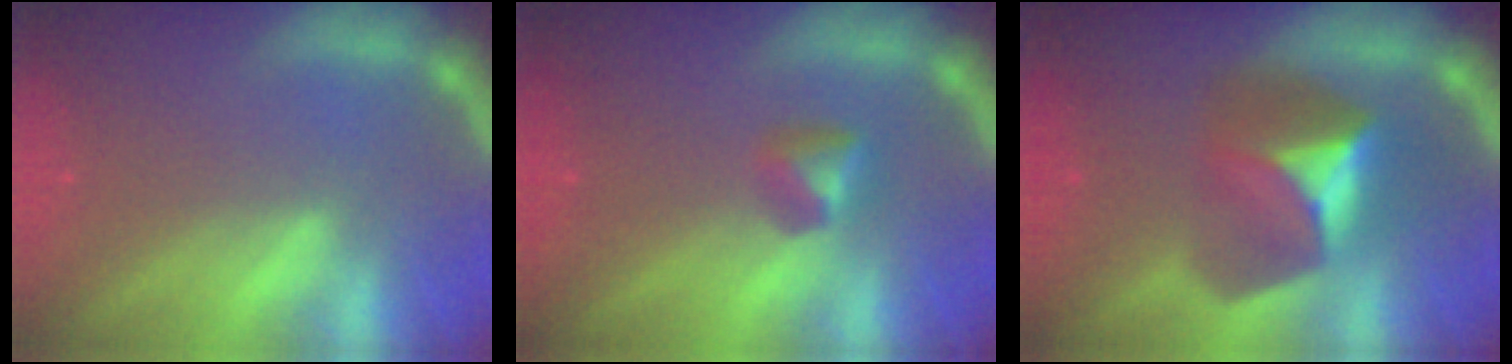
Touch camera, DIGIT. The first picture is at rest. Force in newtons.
{"total": 1.9}
{"total": 6.9}